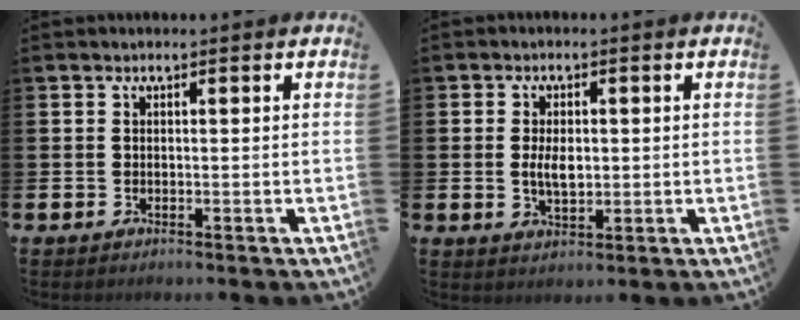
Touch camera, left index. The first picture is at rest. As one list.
[{"total": 3.6, "force": [0.2, 2.0, 3.0], "torque": [-0.044, 0.000, -0.002]}]